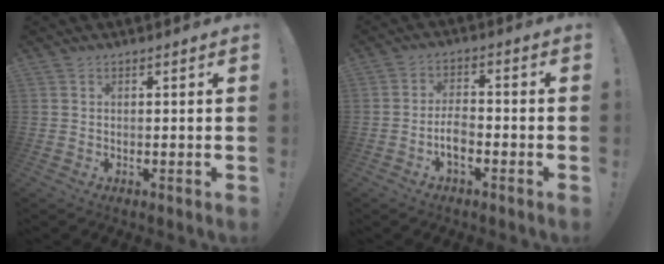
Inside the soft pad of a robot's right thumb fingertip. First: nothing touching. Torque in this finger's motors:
{"motor_torque": [0.81, 0.88, 0.69, -0.73, 0.25]}